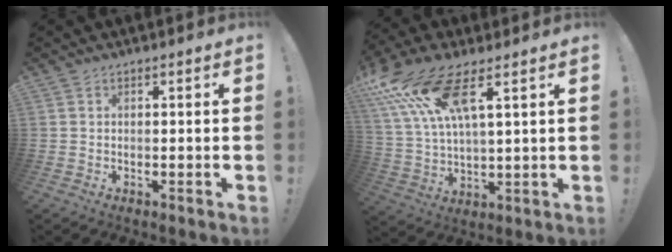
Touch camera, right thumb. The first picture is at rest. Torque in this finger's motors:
{"motor_torque": [0.99, 4.02, 2.05, 0.72, 0.57]}